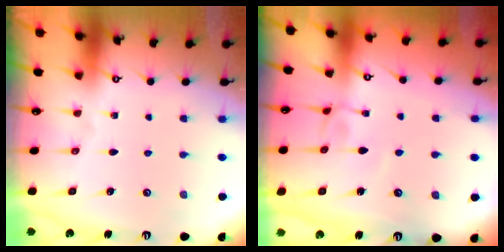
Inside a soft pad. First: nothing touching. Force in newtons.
{"total": 3.8, "press": 3.8, "slide": 0.1}